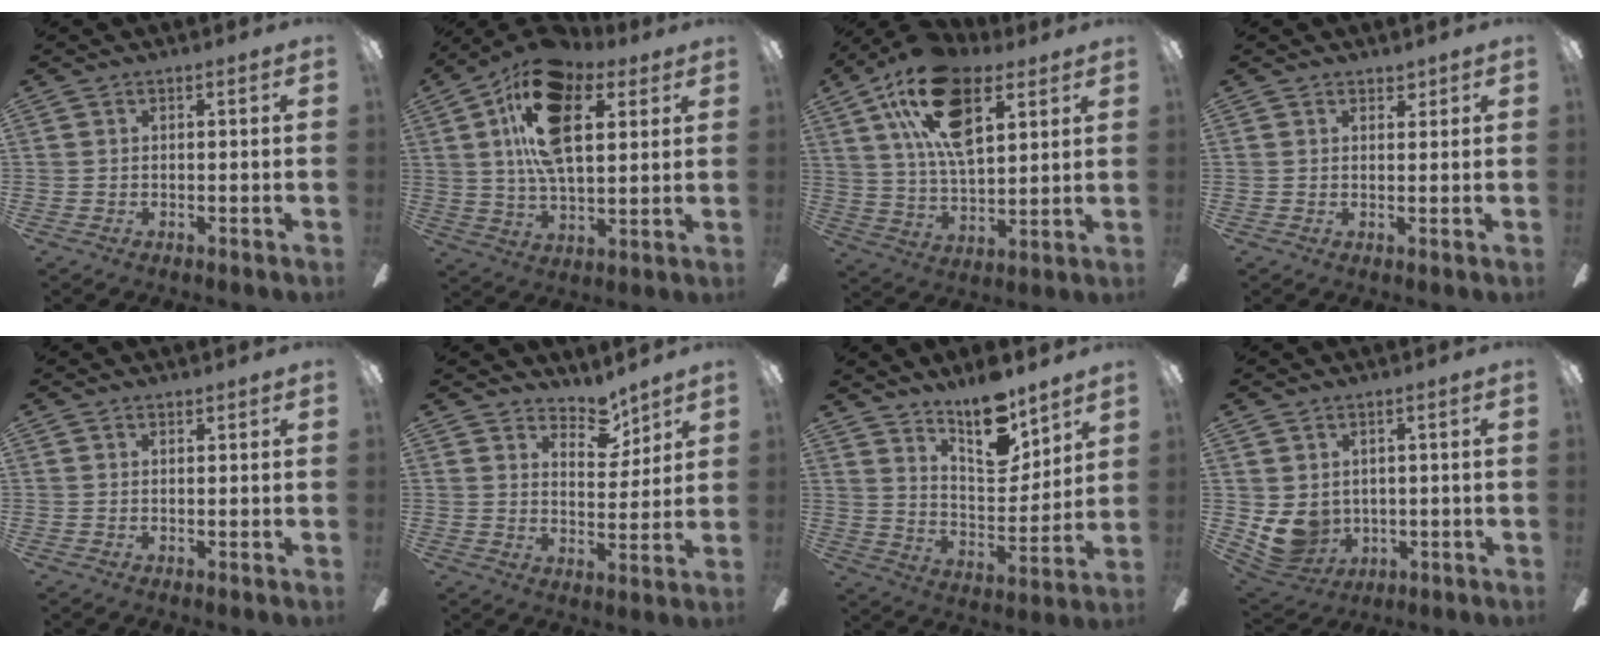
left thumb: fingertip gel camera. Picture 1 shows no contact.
{"total": 20.3, "force": [8.5, 10.6, 15.1], "torque": [-0.275, -0.007, 0.142]}
{"total": 20.6, "force": [10.4, 10.4, 14.3], "torque": [-0.260, -0.019, 0.184]}
{"total": 1.9, "force": [1.6, 0.9, 0.3], "torque": [0.008, -0.006, 0.028]}
{"total": 0.7, "force": [0.6, 0.1, 0.0], "torque": [-0.002, 0.000, 0.013]}
{"total": 7.6, "force": [6.2, 3.4, 2.7], "torque": [-0.028, -0.038, 0.107]}
{"total": 14.8, "force": [12.0, 5.1, 7.1], "torque": [-0.114, -0.082, 0.211]}
{"total": 7.6, "force": [1.4, 6.7, 3.3], "torque": [-0.090, -0.017, 0.030]}